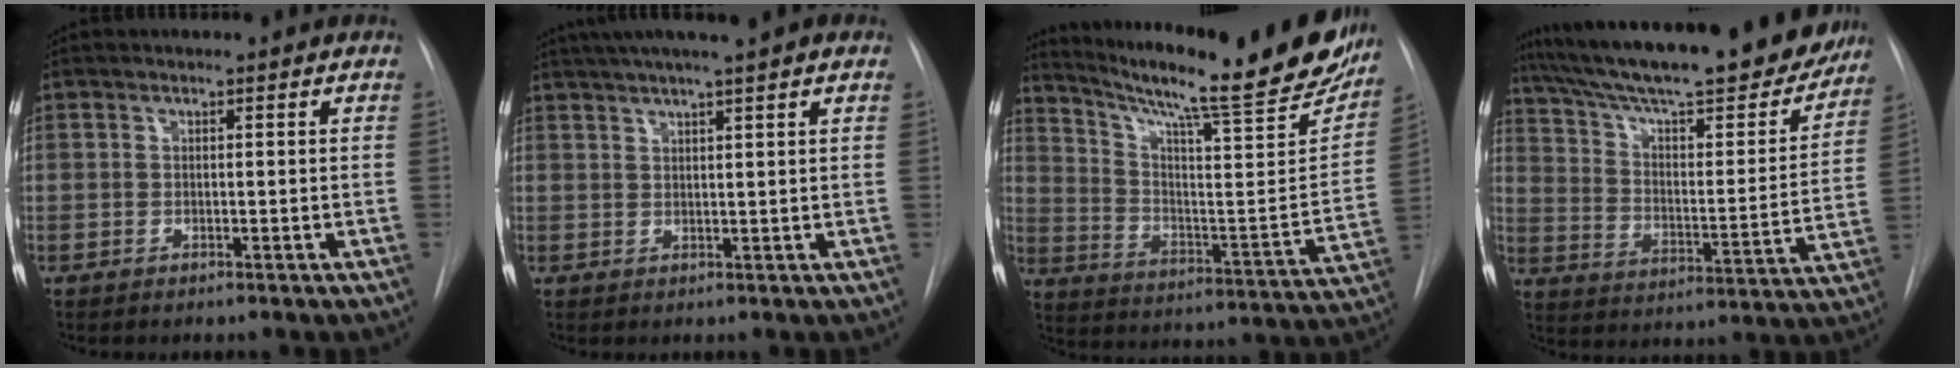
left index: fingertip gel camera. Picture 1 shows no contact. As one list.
[{"total": 9.0, "force": [6.8, -0.1, 5.9], "torque": [-0.096, 0.033, 0.090]}, {"total": 28.2, "force": [23.1, 3.2, 15.8], "torque": [-0.252, -0.063, 0.313]}, {"total": 29.4, "force": [24.9, 5.1, 14.8], "torque": [-0.242, -0.032, 0.344]}]